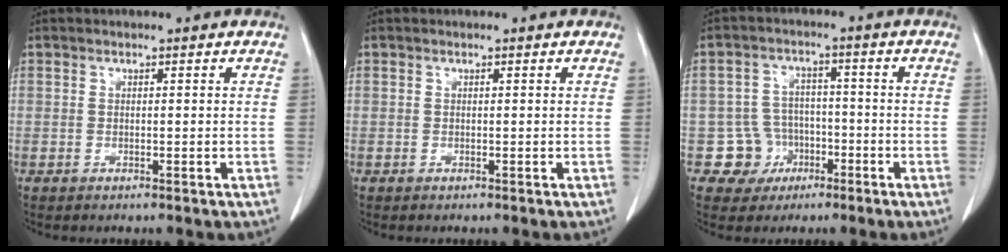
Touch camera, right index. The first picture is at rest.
{"total": 0.0}
{"total": 5.9, "force": [-2.3, 5.5, -0.1], "torque": [0.008, 0.017, -0.032]}